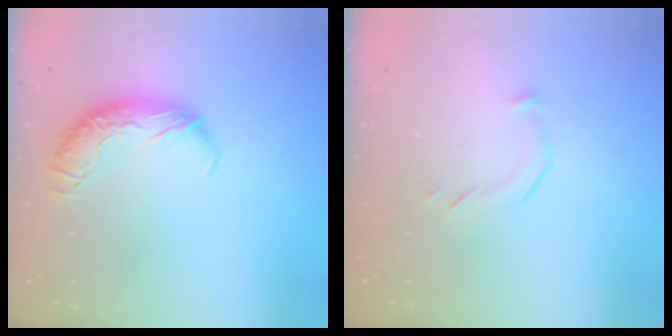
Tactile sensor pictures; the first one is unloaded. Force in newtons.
{"total": 6.5, "press": 6.4, "slide": 0.7}